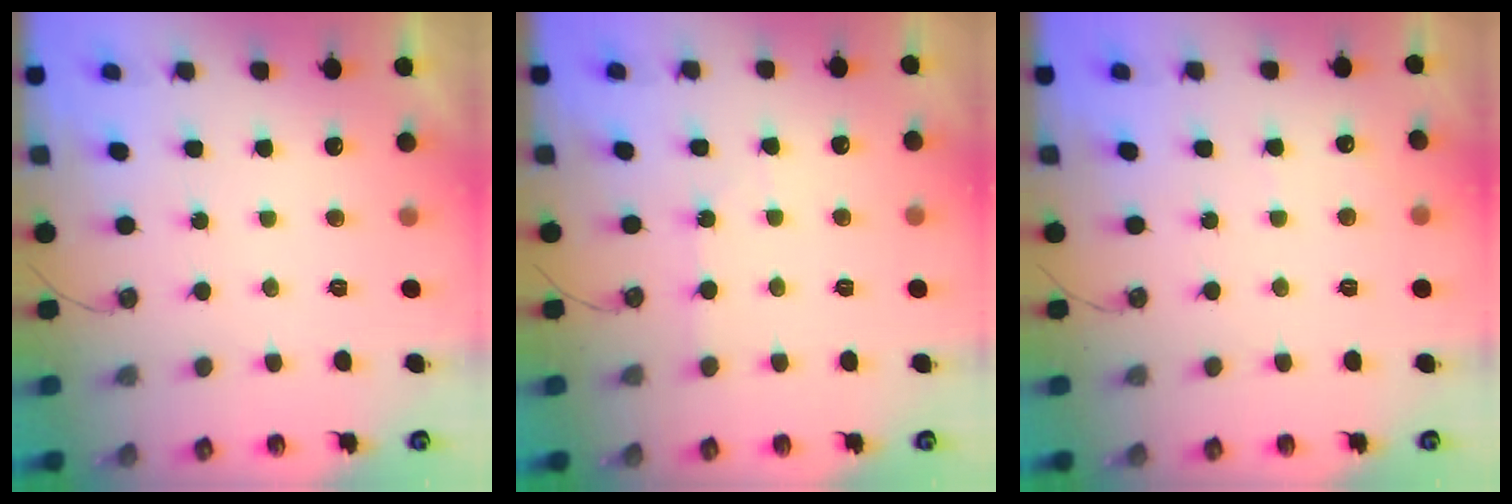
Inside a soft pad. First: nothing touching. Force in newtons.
{"total": 2.1, "press": 2.0, "slide": 0.3}
{"total": 2.8, "press": 2.8, "slide": 0.4}